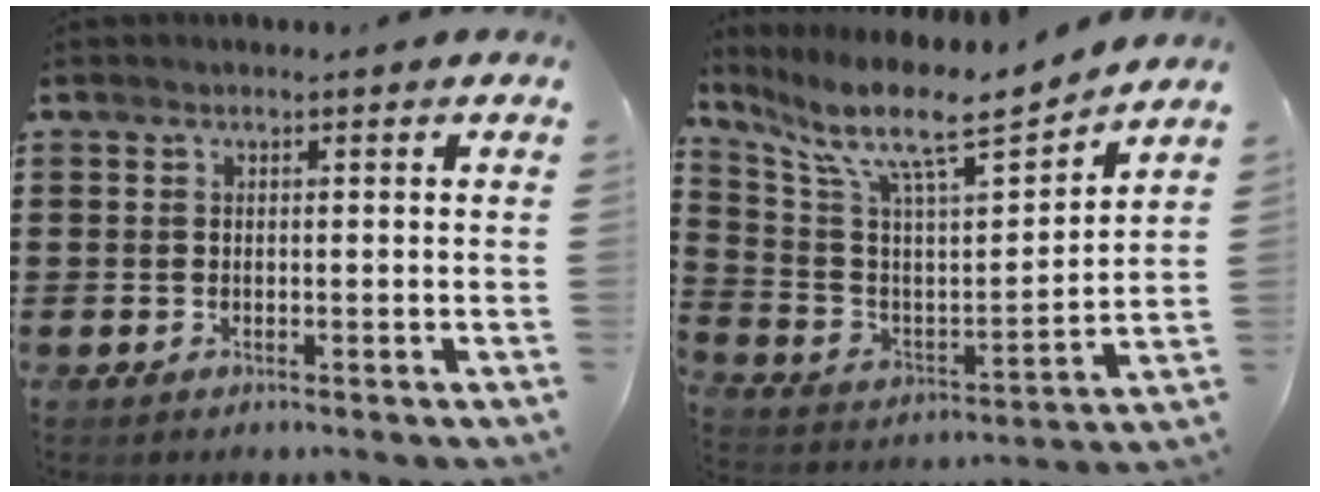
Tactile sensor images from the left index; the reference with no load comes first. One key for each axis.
{"total": 10.8, "fx": 8.3, "fy": 2.0, "fz": 6.6, "tx": -0.154, "ty": -0.054, "tz": 0.133}